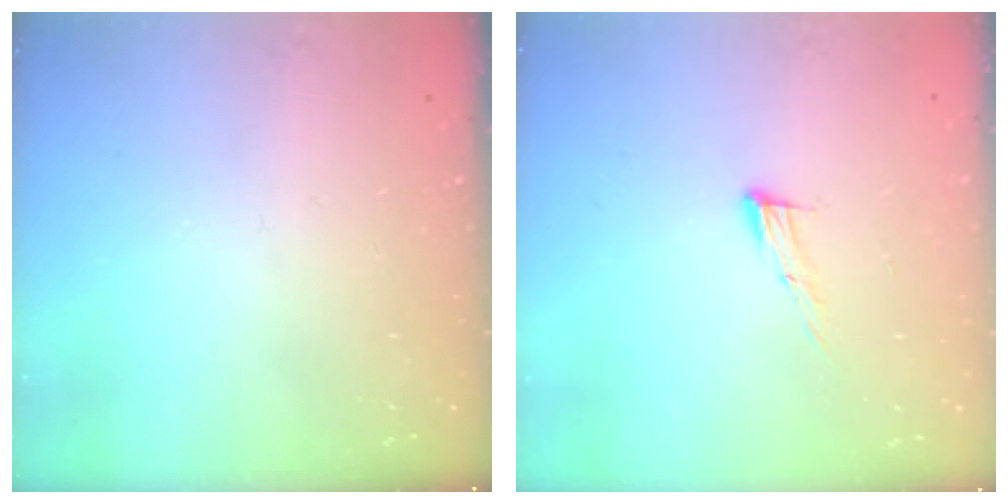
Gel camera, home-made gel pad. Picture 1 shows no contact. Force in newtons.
{"total": 8.1, "press": 7.9, "slide": 1.6}